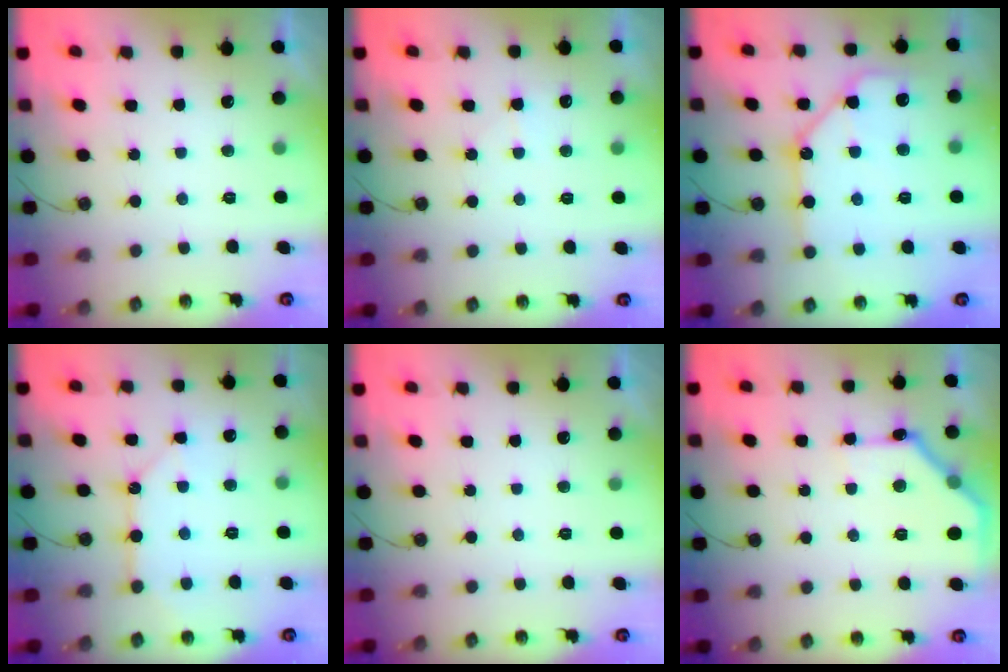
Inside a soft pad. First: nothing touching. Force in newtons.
{"total": 6.5, "press": 6.4, "slide": 0.7}
{"total": 14.0, "press": 14.0, "slide": 1.5}
{"total": 10.7, "press": 10.7, "slide": 0.9}
{"total": 0.0}
{"total": 13.8, "press": 13.8, "slide": 0.2}